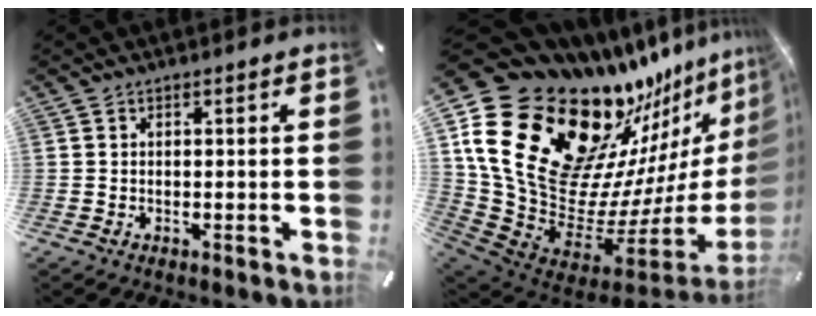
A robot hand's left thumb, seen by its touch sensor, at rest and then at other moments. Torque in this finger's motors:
{"motor_torque": [3.38, 1.63, 1.53, -1.24, 0.59]}